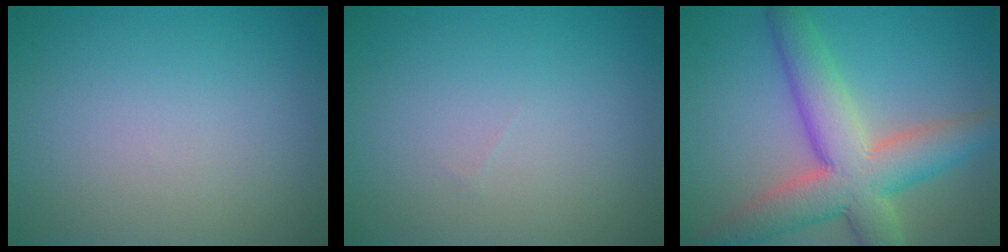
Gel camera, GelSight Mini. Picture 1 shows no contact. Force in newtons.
{"total": 0.0}
{"total": 8.9, "press": 8.8, "slide": 0.6}